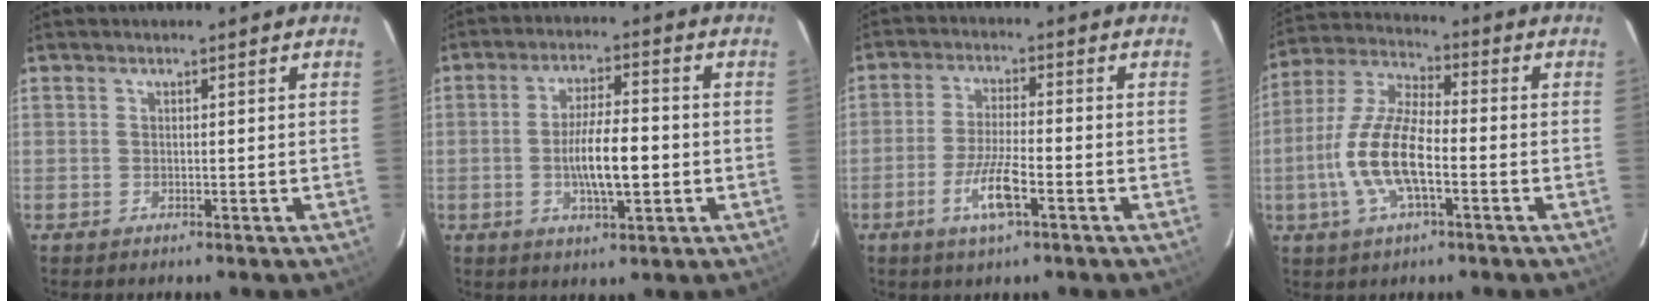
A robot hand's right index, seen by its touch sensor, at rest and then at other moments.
{"total": 9.2, "force": [-1.7, 2.2, 8.8], "torque": [-0.161, -0.004, -0.025]}
{"total": 7.4, "force": [-3.6, 1.3, 6.3], "torque": [-0.131, -0.007, -0.068]}
{"total": 12.9, "force": [-3.6, 4.4, 11.5], "torque": [-0.245, 0.000, -0.075]}